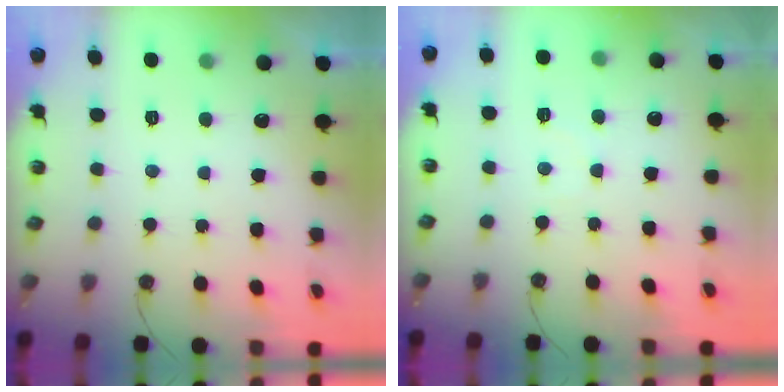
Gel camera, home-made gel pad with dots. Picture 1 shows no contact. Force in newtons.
{"total": 4.6, "press": 4.6, "slide": 0.5}